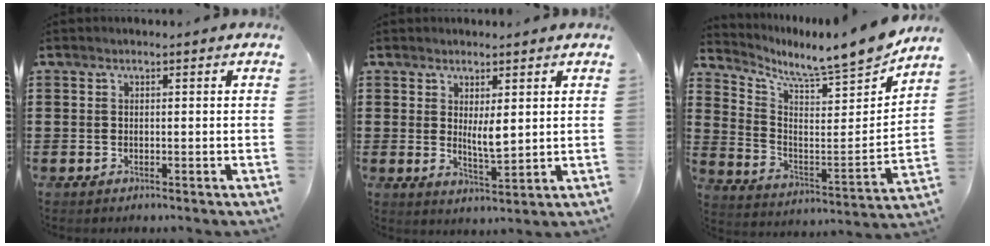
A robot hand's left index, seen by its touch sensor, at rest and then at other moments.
{"total": 4.3, "force": [1.6, 1.2, 3.8], "torque": [-0.060, -0.008, 0.026]}
{"total": 7.6, "force": [7.1, 0.1, 2.7], "torque": [-0.064, -0.074, 0.108]}